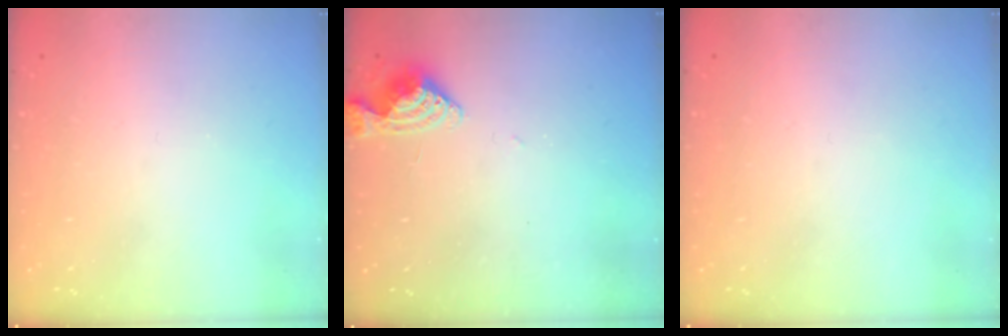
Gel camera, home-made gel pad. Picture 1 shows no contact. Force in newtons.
{"total": 5.8, "press": 5.8, "slide": 0.7}
{"total": 0.0}